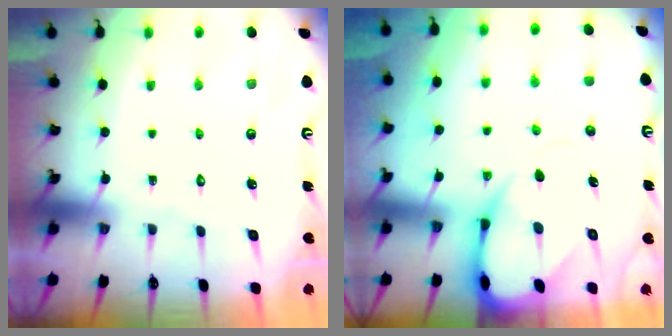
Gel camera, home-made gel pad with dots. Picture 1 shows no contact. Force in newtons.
{"total": 8.7, "press": 8.6, "slide": 1.0}